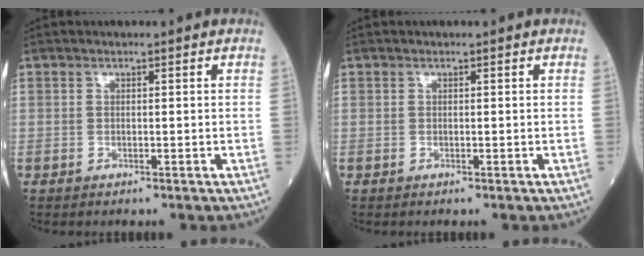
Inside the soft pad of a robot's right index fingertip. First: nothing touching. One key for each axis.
{"total": 0.0}